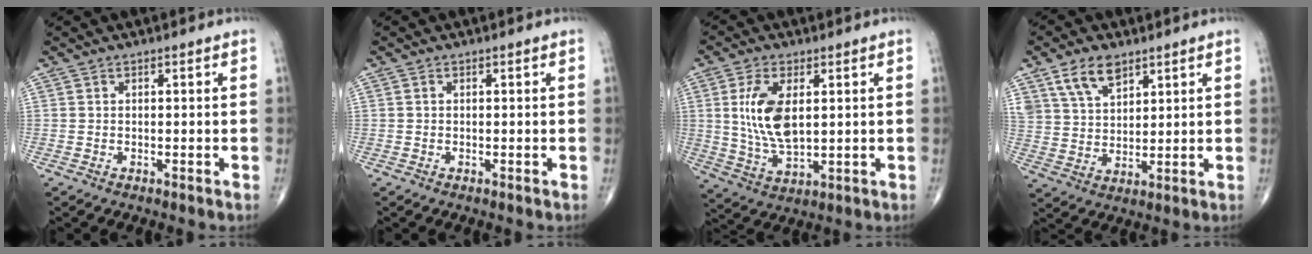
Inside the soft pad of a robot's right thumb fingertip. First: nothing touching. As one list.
[{"total": 0.0}, {"total": 11.1, "force": [2.2, 5.5, 9.4], "torque": [-0.187, -0.015, 0.049]}, {"total": 8.3, "force": [5.2, 4.6, 4.5], "torque": [-0.070, -0.023, 0.105]}]